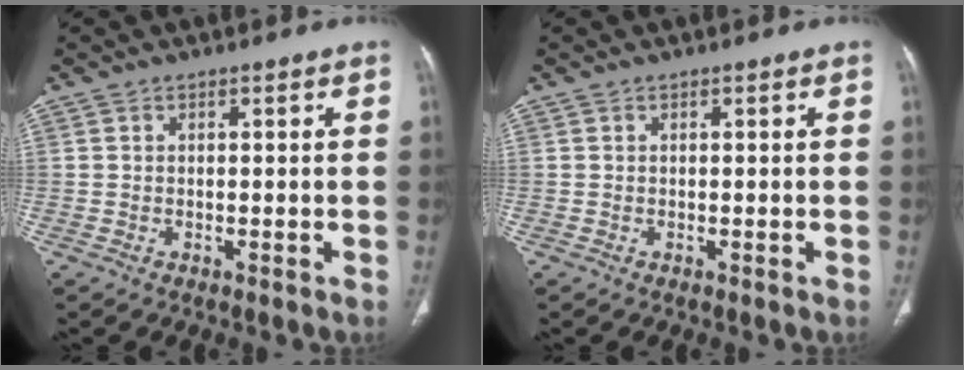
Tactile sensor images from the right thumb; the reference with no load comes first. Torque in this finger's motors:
{"motor_torque": [0.07, -0.07, 0.18, -0.18, 0.00]}